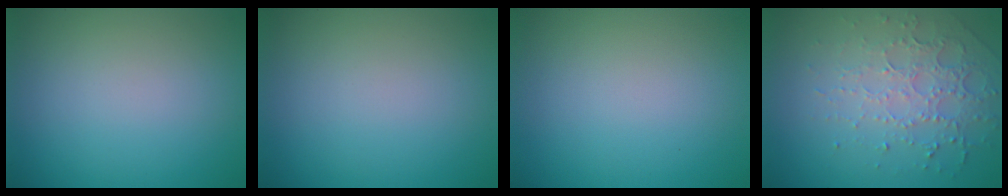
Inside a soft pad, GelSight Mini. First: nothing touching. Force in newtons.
{"total": 0.0}
{"total": 0.0}
{"total": 4.5, "press": 3.1, "slide": 3.2}